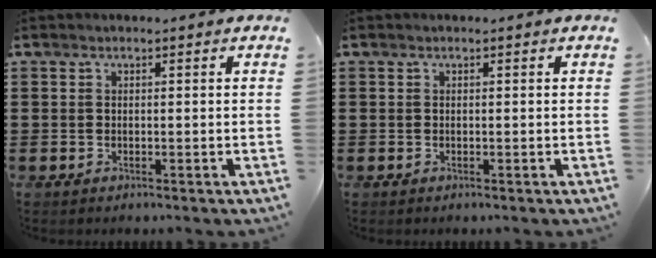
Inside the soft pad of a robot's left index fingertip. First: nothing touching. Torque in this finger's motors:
{"motor_torque": [0.00, 0.00, -0.01, 0.00]}